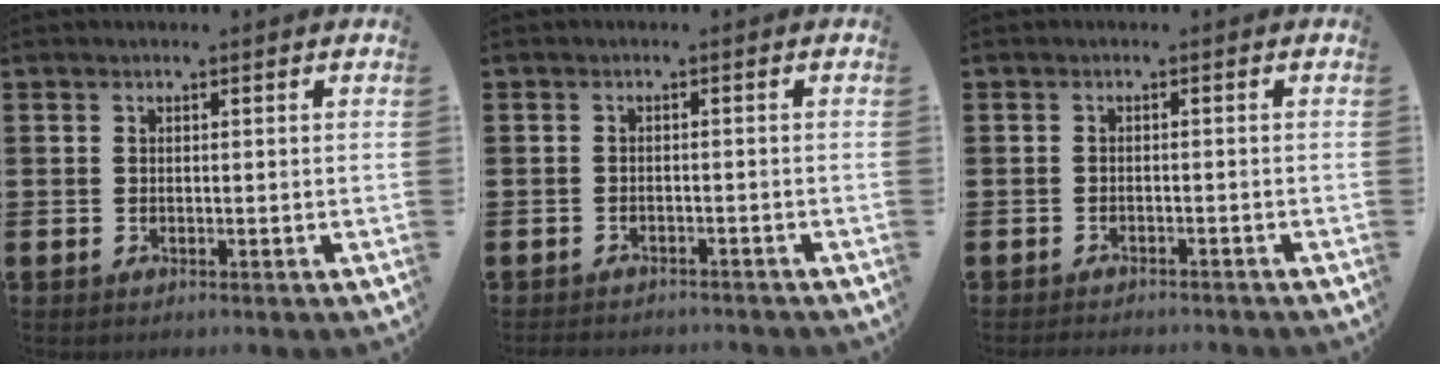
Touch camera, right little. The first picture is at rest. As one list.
[{"total": 1.3, "force": [-1.3, 0.0, -0.1], "torque": [-0.003, 0.002, -0.027]}, {"total": 1.1, "force": [-1.1, -0.1, 0.0], "torque": [-0.002, 0.001, -0.023]}]